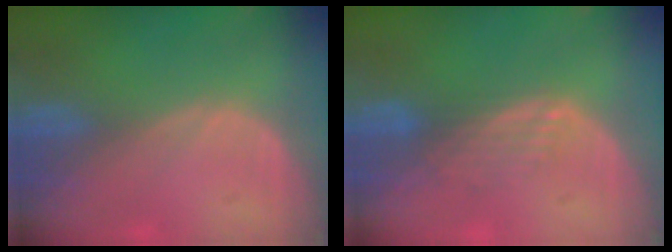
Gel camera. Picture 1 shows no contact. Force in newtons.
{"total": 3.5, "press": 2.9, "slide": 2.1}